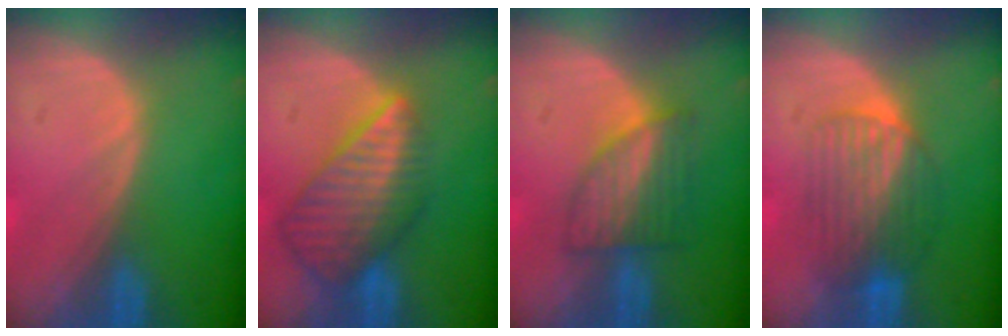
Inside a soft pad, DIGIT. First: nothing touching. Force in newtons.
{"total": 8.7, "press": 7.6, "slide": 4.2}
{"total": 6.1, "press": 5.7, "slide": 2.0}
{"total": 6.4, "press": 6.3, "slide": 1.1}